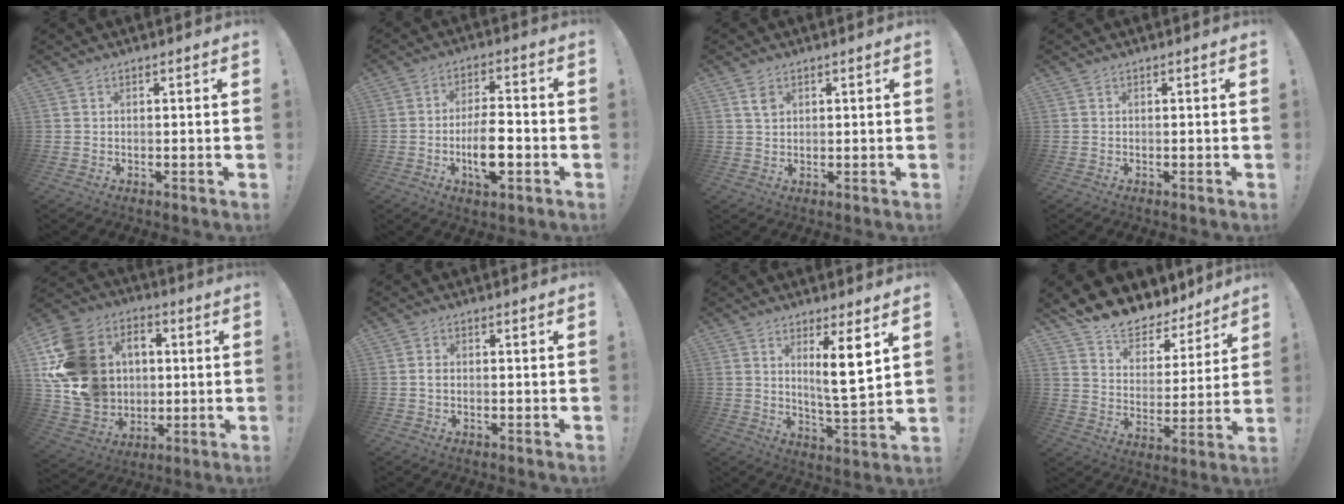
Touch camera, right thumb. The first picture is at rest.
{"total": 10.2, "force": [-3.2, 4.7, 8.4], "torque": [-0.152, 0.012, -0.055]}
{"total": 3.1, "force": [1.6, 2.0, 1.8], "torque": [-0.018, -0.006, 0.026]}
{"total": 0.0}
{"total": 20.2, "force": [2.6, 17.3, 10.1], "torque": [-0.180, 0.005, 0.083]}
{"total": 1.1, "force": [-0.2, 0.8, 0.8], "torque": [-0.011, 0.000, -0.006]}
{"total": 9.6, "force": [3.9, 1.1, 8.7], "torque": [-0.129, -0.025, 0.056]}
{"total": 10.9, "force": [10.1, 3.7, 1.7], "torque": [-0.050, -0.091, 0.185]}